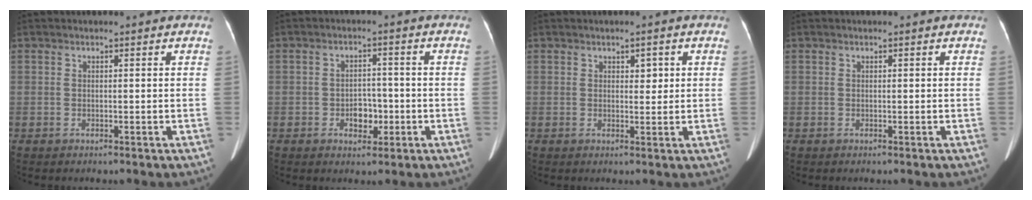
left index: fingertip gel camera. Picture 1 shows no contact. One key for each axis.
{"total": 3.9, "fx": -1.3, "fy": 2.6, "fz": 2.6, "tx": -0.036, "ty": 0.009, "tz": -0.016}
{"total": 2.1, "fx": 0.8, "fy": 1.1, "fz": 1.6, "tx": -0.019, "ty": 0.002, "tz": 0.012}
{"total": 0.0}